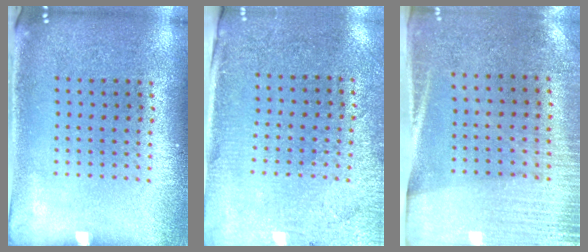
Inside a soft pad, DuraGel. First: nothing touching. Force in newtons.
{"total": 2.7, "press": 2.5, "slide": 1.1}
{"total": 2.9, "press": 2.6, "slide": 1.3}